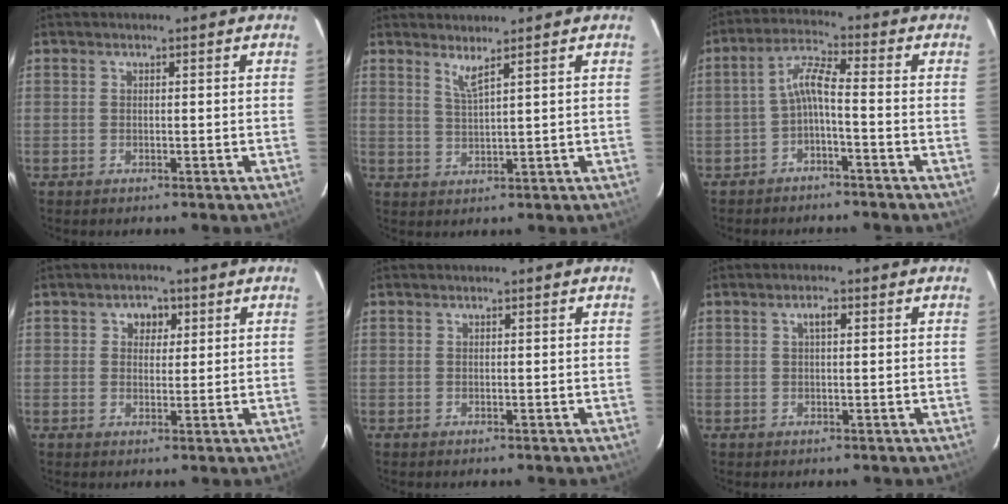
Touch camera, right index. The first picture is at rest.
{"total": 2.6, "force": [2.0, -0.5, 1.6], "torque": [-0.034, -0.008, 0.036]}
{"total": 4.6, "force": [-2.2, 0.4, 4.1], "torque": [-0.100, 0.015, -0.041]}
{"total": 3.1, "force": [1.1, 2.7, 1.1], "torque": [-0.009, 0.009, 0.016]}
{"total": 0.0}
{"total": 1.7, "force": [0.6, 0.5, 1.5], "torque": [-0.027, 0.007, 0.010]}